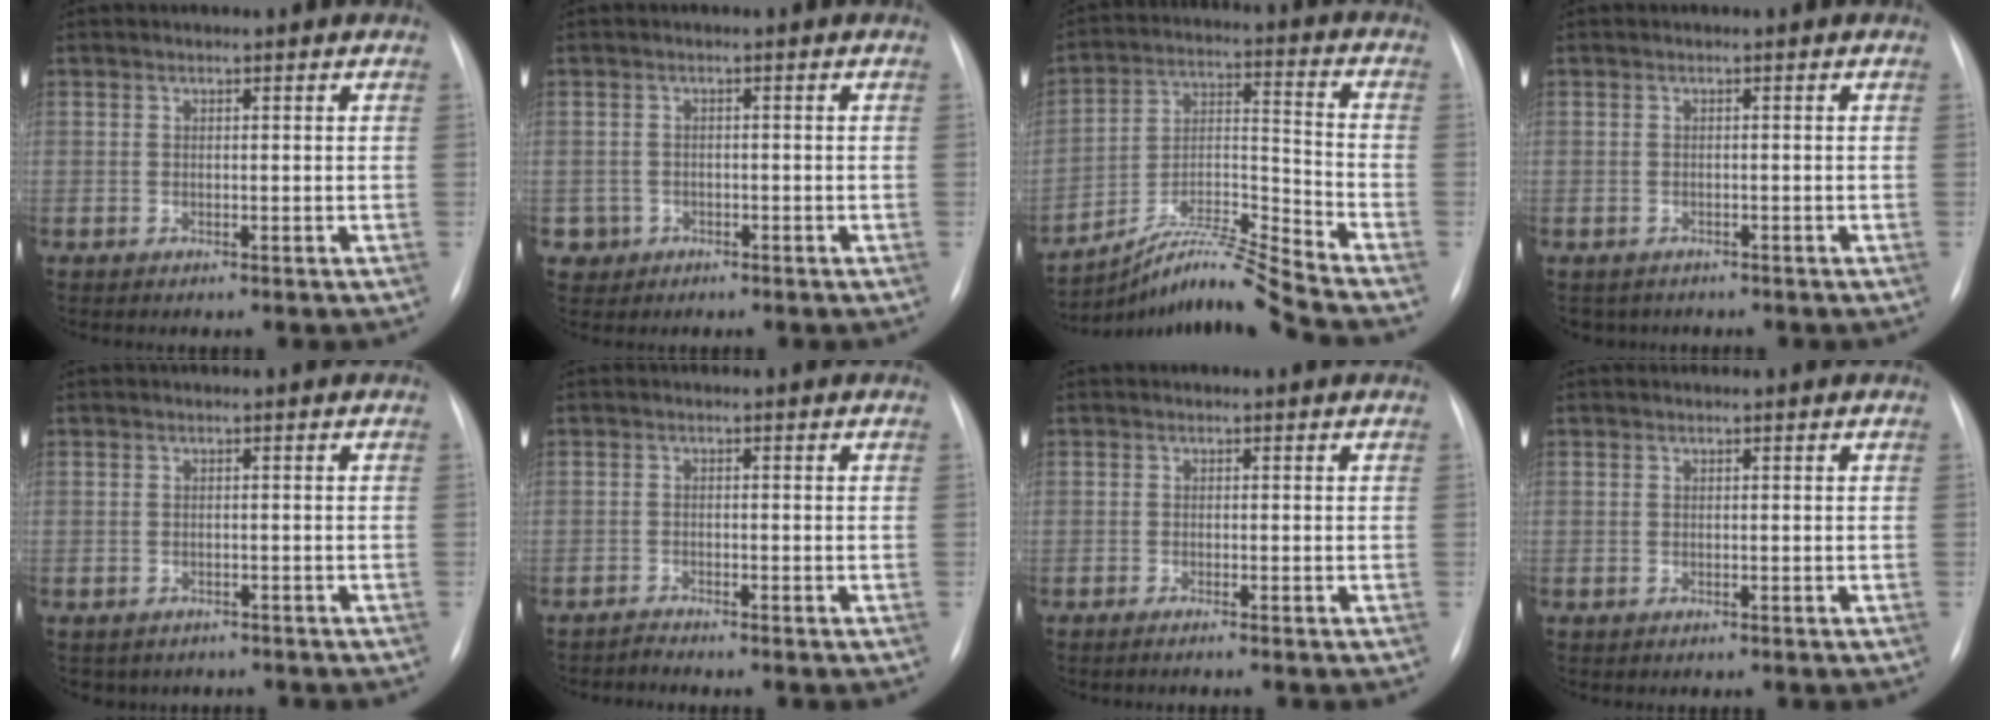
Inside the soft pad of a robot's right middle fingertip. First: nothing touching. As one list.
[{"total": 2.4, "force": [-1.0, 2.2, -0.2], "torque": [0.003, 0.008, -0.014]}, {"total": 12.3, "force": [-11.3, -3.2, 3.7], "torque": [-0.067, 0.016, -0.200]}, {"total": 2.7, "force": [-2.2, 1.5, 0.1], "torque": [-0.005, 0.000, -0.029]}, {"total": 3.9, "force": [-3.2, 2.1, 0.4], "torque": [-0.008, 0.007, -0.035]}, {"total": 1.2, "force": [-1.1, -0.3, -0.4], "torque": [0.004, -0.011, -0.020]}, {"total": 1.2, "force": [-0.9, -0.4, 0.7], "torque": [-0.015, -0.002, -0.014]}, {"total": 0.0}]